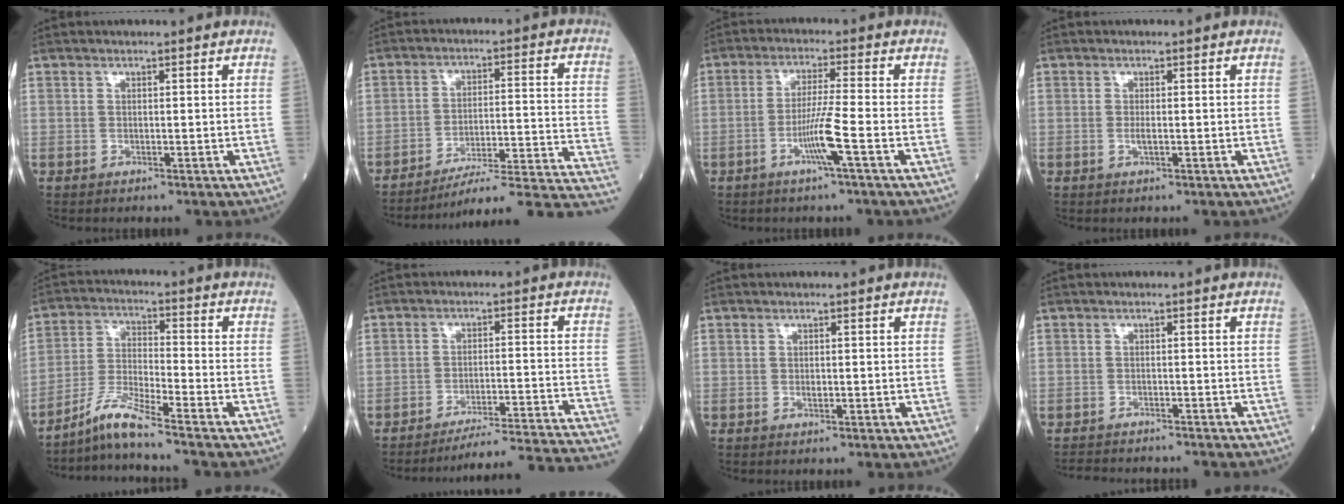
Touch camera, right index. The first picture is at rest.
{"total": 19.7, "force": [-17.7, -0.6, 8.7], "torque": [-0.056, 0.013, -0.240]}
{"total": 5.8, "force": [-2.3, -1.1, 5.2], "torque": [-0.102, -0.006, -0.047]}
{"total": 0.9, "force": [-0.2, 0.1, 0.9], "torque": [-0.022, -0.002, -0.002]}
{"total": 6.6, "force": [-5.7, -1.4, 3.0], "torque": [-0.071, -0.020, -0.113]}
{"total": 20.6, "force": [-19.7, -3.2, 5.2], "torque": [-0.026, -0.029, -0.260]}
{"total": 0.6, "force": [-0.1, 0.3, 0.5], "torque": [-0.013, -0.001, 0.000]}
{"total": 6.9, "force": [-6.5, 1.2, 2.0], "torque": [-0.029, -0.008, -0.092]}